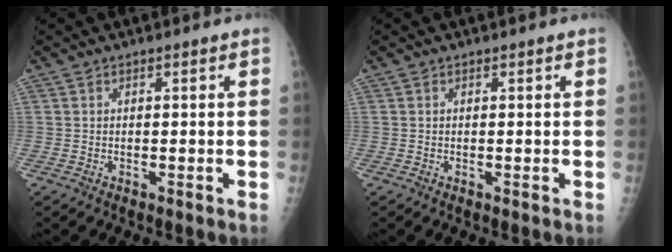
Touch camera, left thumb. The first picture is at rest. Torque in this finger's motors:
{"motor_torque": [-0.07, 0.15, -0.04, -0.14, 0.00]}